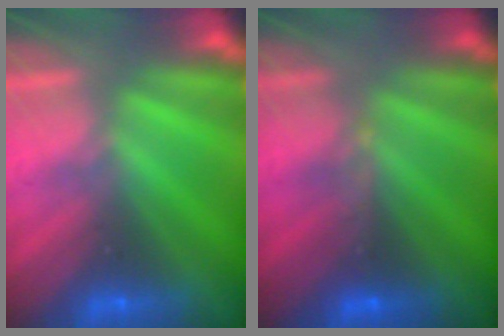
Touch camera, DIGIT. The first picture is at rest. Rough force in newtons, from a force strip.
{"total": 3.0}